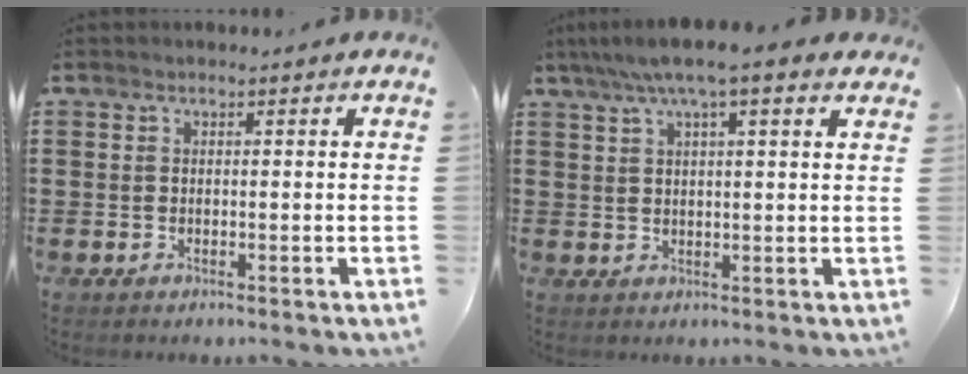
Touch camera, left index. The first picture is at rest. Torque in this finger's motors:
{"motor_torque": [2.14, 0.00, 0.02, -0.14]}